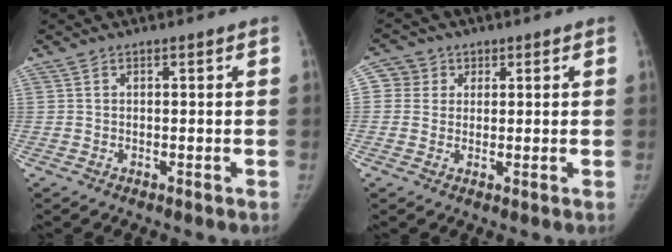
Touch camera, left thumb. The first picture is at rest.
{"total": 3.9, "force": [1.2, 3.7, 0.1], "torque": [0.019, 0.002, 0.018]}